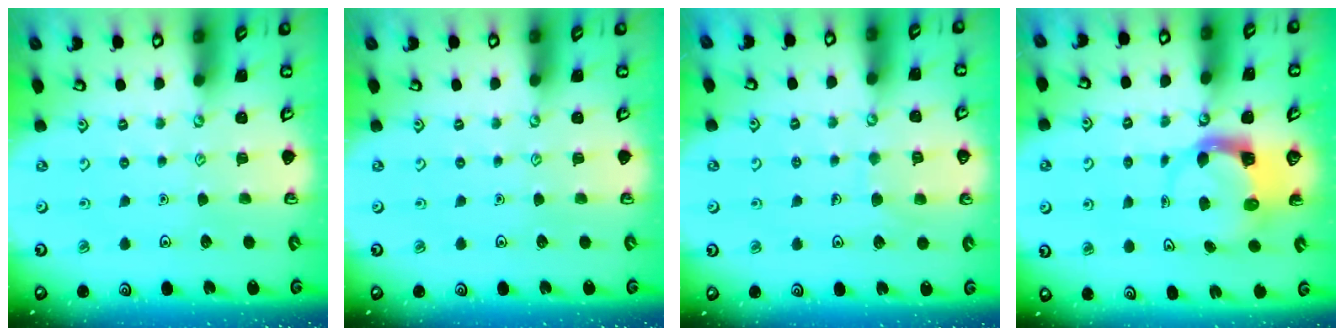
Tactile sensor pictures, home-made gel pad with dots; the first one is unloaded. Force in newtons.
{"total": 0.0}
{"total": 5.9, "press": 5.9, "slide": 0.4}
{"total": 3.6, "press": 3.6, "slide": 0.5}